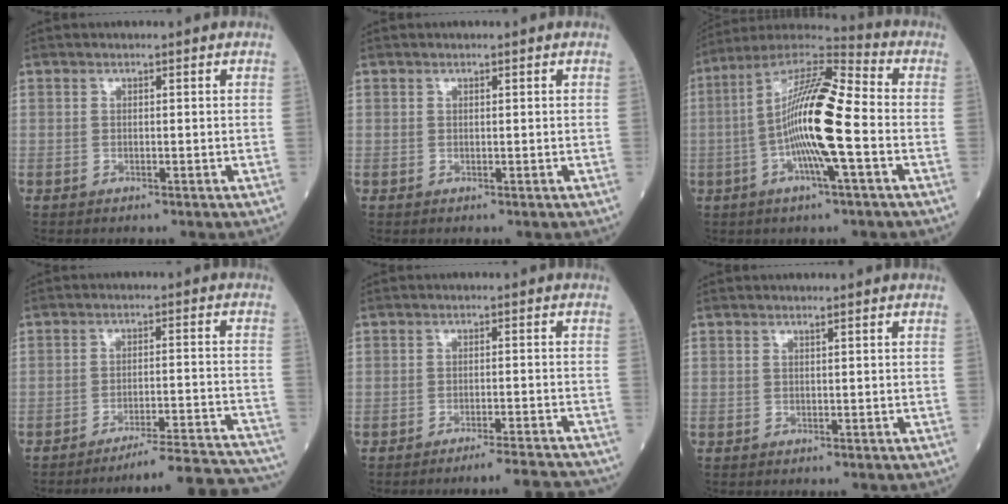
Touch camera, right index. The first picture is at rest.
{"total": 0.0}
{"total": 15.2, "force": [-2.5, 1.5, 14.9], "torque": [-0.284, 0.009, -0.053]}
{"total": 18.2, "force": [-17.7, -1.5, 3.8], "torque": [-0.010, -0.003, -0.227]}
{"total": 8.0, "force": [-7.8, -0.7, 1.6], "torque": [-0.004, -0.002, -0.103]}
{"total": 0.0}